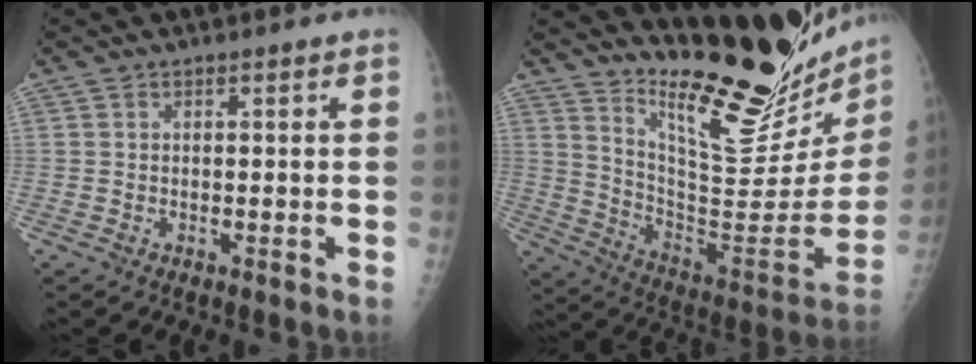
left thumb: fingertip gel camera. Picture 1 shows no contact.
{"total": 29.4, "force": [23.7, 6.2, 16.1], "torque": [-0.214, -0.184, 0.344]}